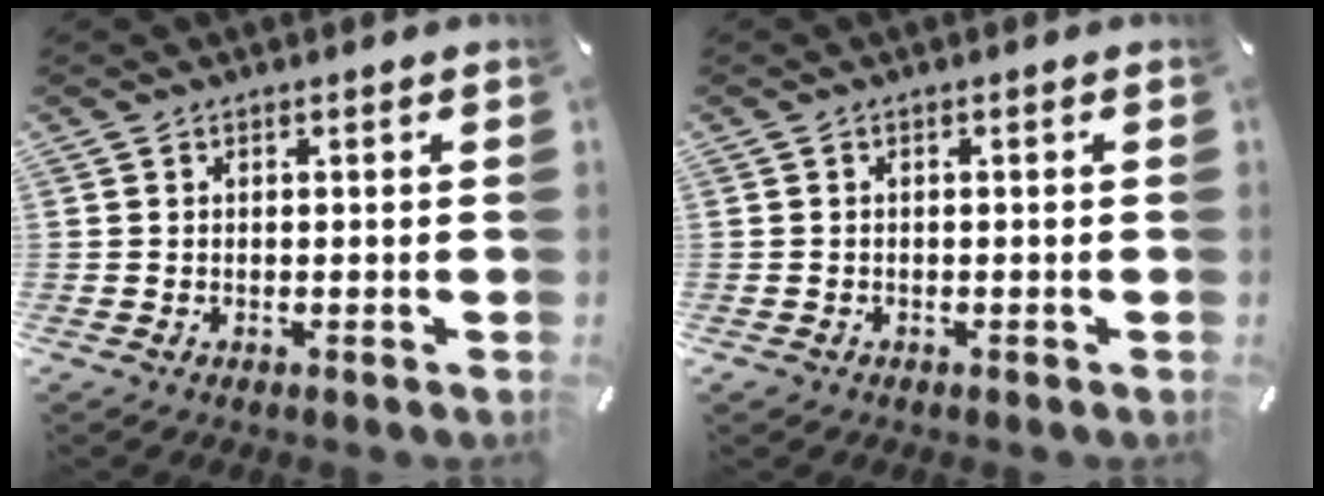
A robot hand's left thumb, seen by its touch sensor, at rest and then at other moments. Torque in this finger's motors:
{"motor_torque": [0.41, 0.56, 0.33, 0.25, 0.00]}